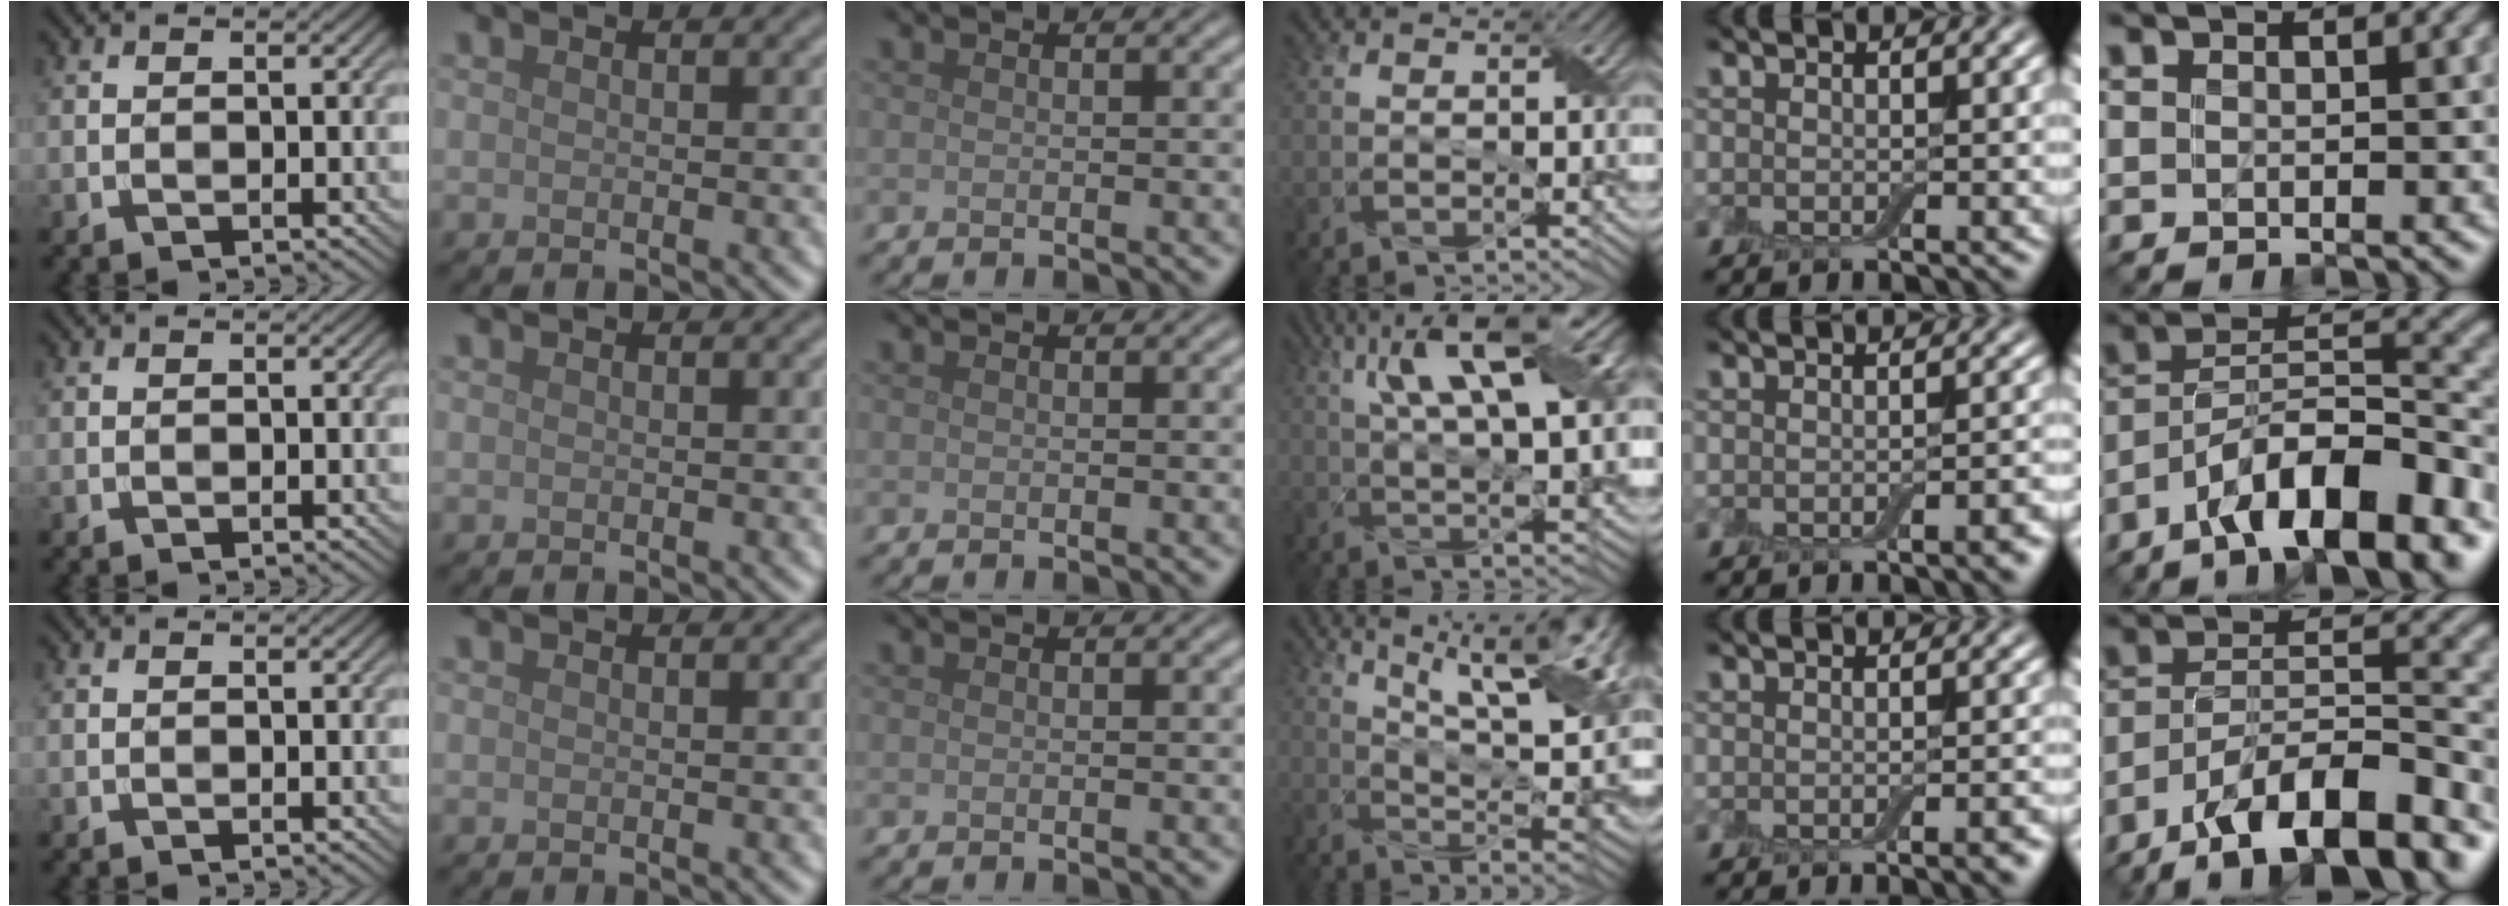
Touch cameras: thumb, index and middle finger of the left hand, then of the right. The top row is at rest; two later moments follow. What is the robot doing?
{"motion": "wrap", "object": "adhesive wrap"}